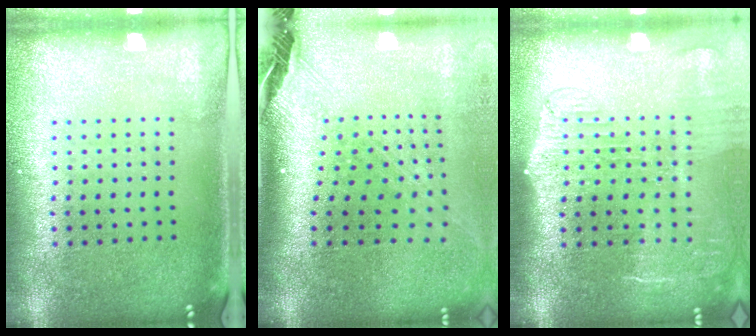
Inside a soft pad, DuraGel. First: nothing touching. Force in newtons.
{"total": 2.9, "press": 2.1, "slide": 2.0}
{"total": 2.1, "press": 1.7, "slide": 1.2}